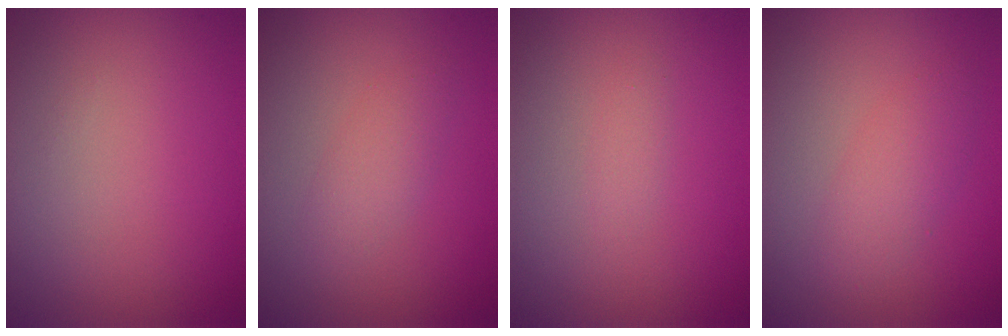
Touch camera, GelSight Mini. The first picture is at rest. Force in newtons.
{"total": 1.8, "press": 1.8, "slide": 0.1}
{"total": 0.8, "press": 0.8, "slide": 0.0}
{"total": 2.2, "press": 2.2, "slide": 0.1}